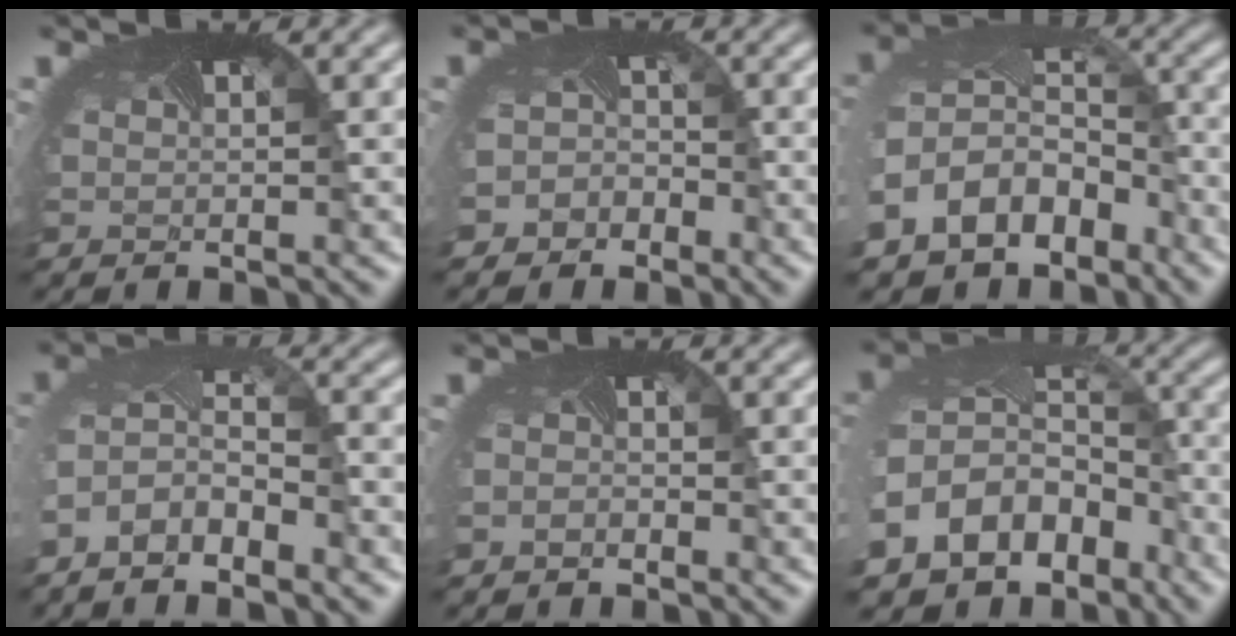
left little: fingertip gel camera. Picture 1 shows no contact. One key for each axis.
{"total": 3.1, "fx": -2.4, "fy": 1.8, "fz": -0.5, "tx": 0.009, "ty": 0.002, "tz": -0.046}
{"total": 11.6, "fx": -5.5, "fy": 8.9, "fz": 4.9, "tx": -0.147, "ty": -0.034, "tz": -0.085}
{"total": 4.8, "fx": -3.0, "fy": 2.1, "fz": 3.2, "tx": -0.086, "ty": -0.009, "tz": -0.061}
{"total": 1.0, "fx": -0.9, "fy": 0.3, "fz": -0.3, "tx": -0.013, "ty": -0.010, "tz": -0.019}
{"total": 15.4, "fx": -7.5, "fy": 12.1, "fz": 5.9, "tx": -0.156, "ty": -0.049, "tz": -0.115}